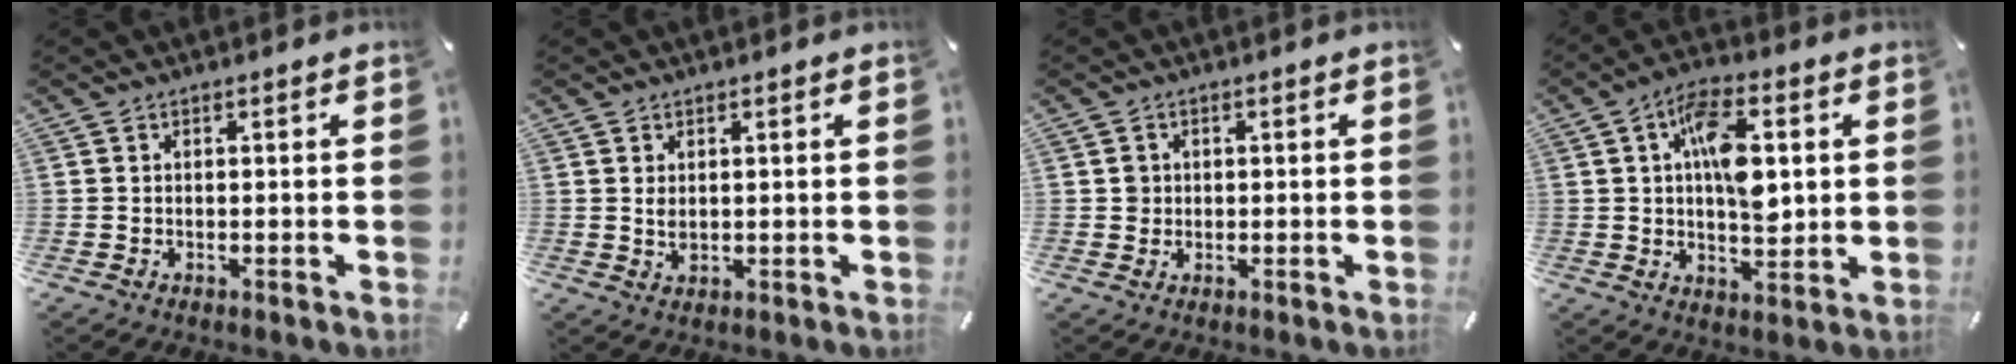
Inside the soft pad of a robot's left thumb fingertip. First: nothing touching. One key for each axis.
{"total": 1.9, "fx": 0.5, "fy": 1.3, "fz": 1.3, "tx": -0.036, "ty": 0.001, "tz": 0.007}
{"total": 2.2, "fx": 0.3, "fy": 2.1, "fz": 0.3, "tx": 0.000, "ty": 0.006, "tz": 0.001}
{"total": 12.8, "fx": 2.5, "fy": 7.0, "fz": 10.4, "tx": -0.167, "ty": 0.000, "tz": 0.039}